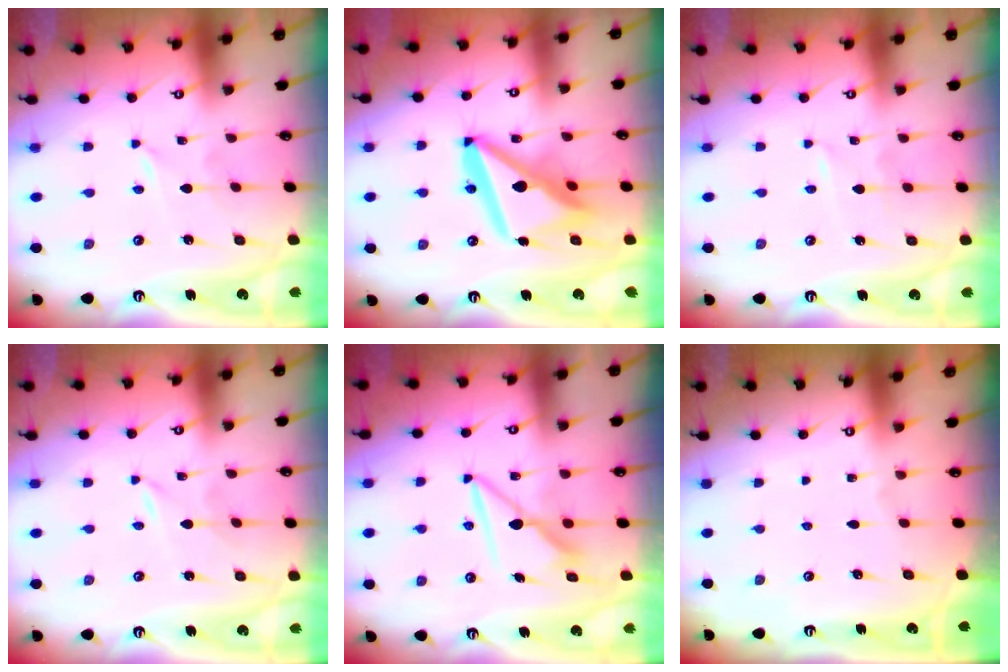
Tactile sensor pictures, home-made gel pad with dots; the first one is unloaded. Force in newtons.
{"total": 17.6, "press": 17.5, "slide": 2.2}
{"total": 0.9, "press": 0.9, "slide": 0.1}
{"total": 0.0}
{"total": 7.9, "press": 7.9, "slide": 0.3}
{"total": 0.0}